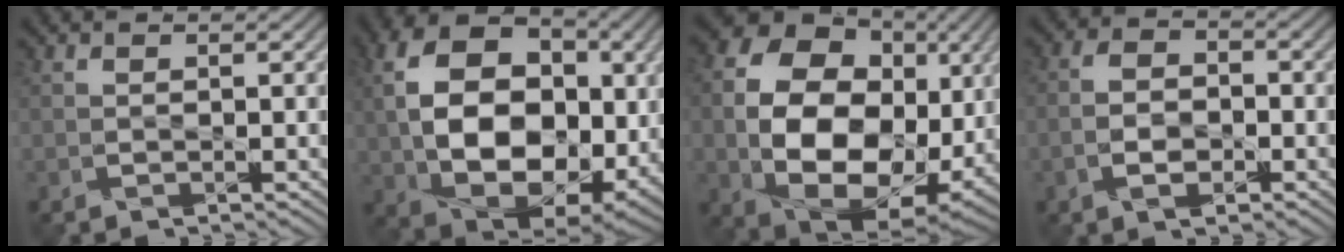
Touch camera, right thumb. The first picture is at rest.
{"total": 16.4, "force": [0.6, 11.6, 11.6], "torque": [-0.227, -0.007, 0.017]}
{"total": 18.1, "force": [-0.1, 13.4, 12.2], "torque": [-0.258, -0.045, 0.018]}
{"total": 4.7, "force": [-1.7, 2.8, 3.3], "torque": [-0.053, -0.002, -0.041]}